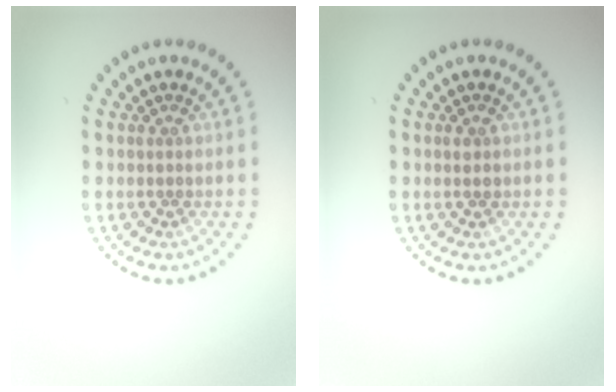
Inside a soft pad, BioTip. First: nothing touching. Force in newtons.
{"total": 0.9, "press": 0.9, "slide": 0.1}